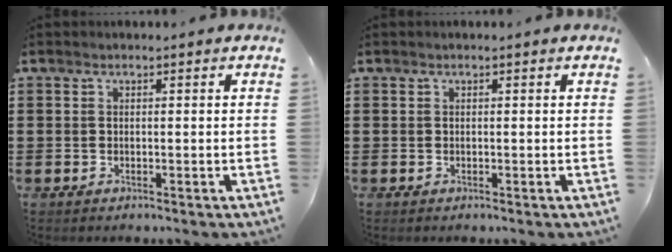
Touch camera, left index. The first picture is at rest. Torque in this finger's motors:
{"motor_torque": [1.01, -0.96, 0.13, 0.01]}